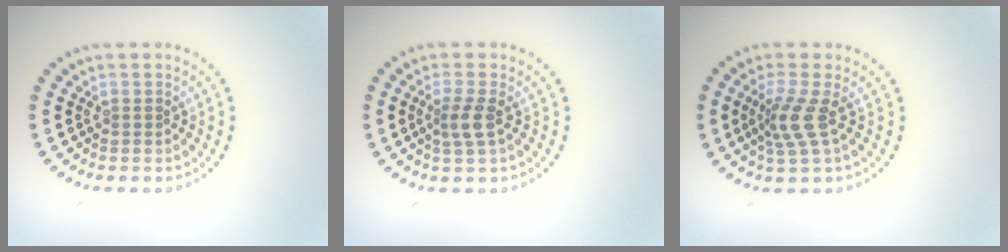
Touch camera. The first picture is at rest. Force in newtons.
{"total": 2.1, "press": 1.7, "slide": 1.2}
{"total": 2.8, "press": 2.0, "slide": 1.9}